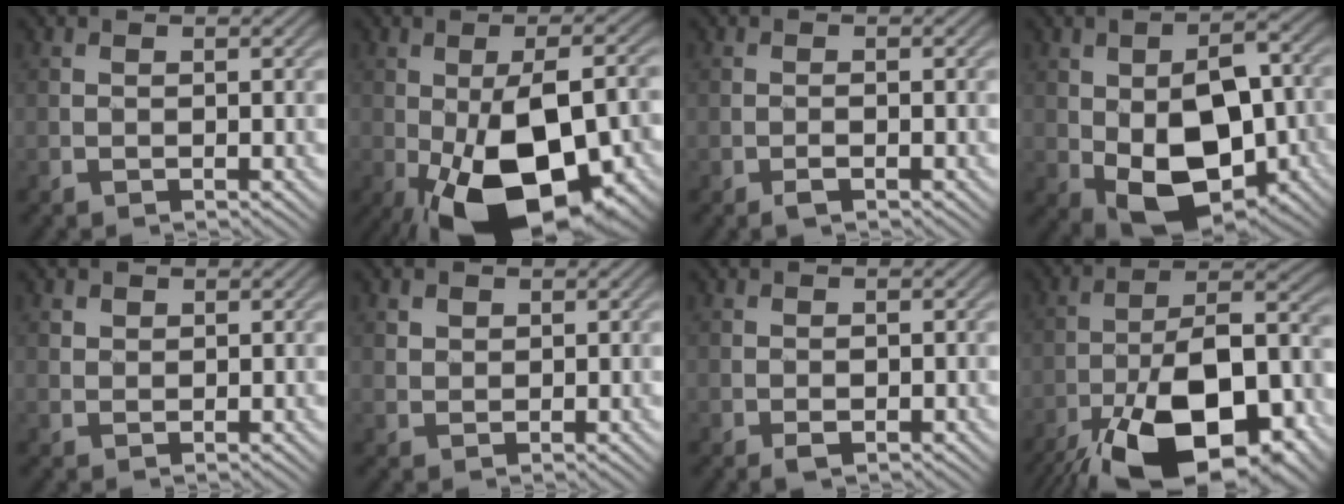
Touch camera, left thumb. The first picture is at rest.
{"total": 17.9, "force": [-6.1, 8.6, 14.4], "torque": [-0.236, -0.033, -0.080]}
{"total": 0.8, "force": [-0.4, 0.2, 0.7], "torque": [-0.012, 0.003, -0.009]}
{"total": 14.6, "force": [-3.4, 8.6, 11.2], "torque": [-0.184, -0.019, -0.045]}
{"total": 1.2, "force": [1.0, 0.6, -0.1], "torque": [0.003, 0.001, 0.017]}
{"total": 1.4, "force": [1.1, 0.9, 0.0], "torque": [-0.001, 0.002, 0.020]}
{"total": 1.1, "force": [-0.3, 0.6, 0.8], "torque": [-0.012, 0.002, -0.005]}
{"total": 19.1, "force": [-10.6, 8.0, 13.8], "torque": [-0.239, -0.025, -0.176]}